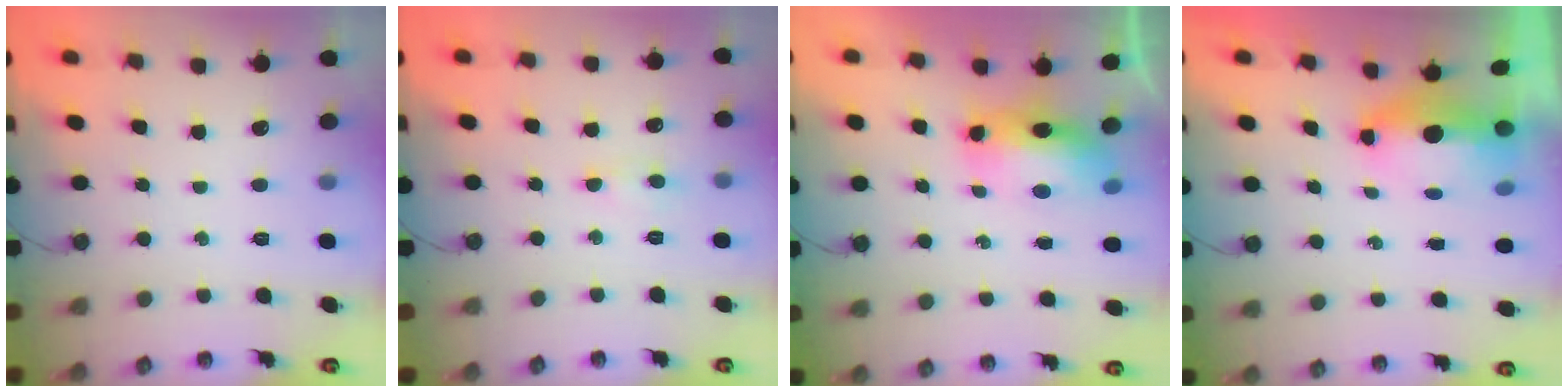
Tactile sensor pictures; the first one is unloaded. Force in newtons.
{"total": 4.6, "press": 4.6, "slide": 0.7}
{"total": 9.7, "press": 9.5, "slide": 1.5}
{"total": 8.4, "press": 7.1, "slide": 4.6}